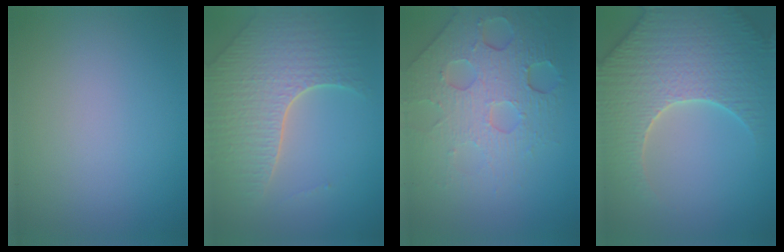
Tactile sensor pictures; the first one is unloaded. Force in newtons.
{"total": 6.8, "press": 4.9, "slide": 4.7}
{"total": 8.2, "press": 5.4, "slide": 6.1}
{"total": 7.7, "press": 7.4, "slide": 2.2}